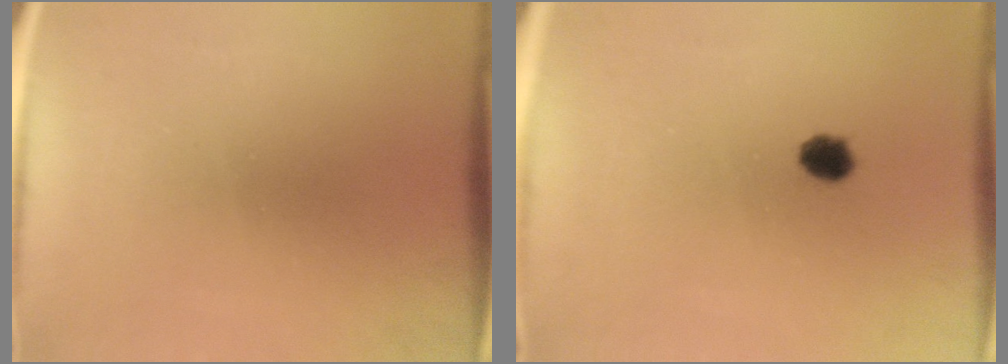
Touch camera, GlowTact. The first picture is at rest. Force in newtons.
{"total": 2.9}